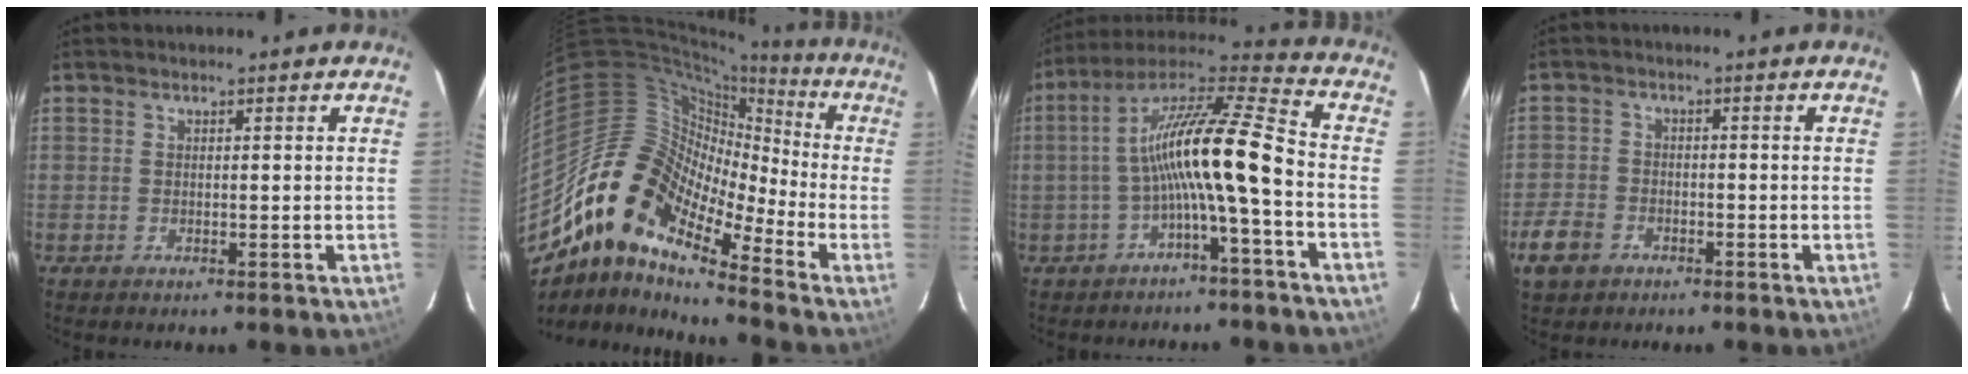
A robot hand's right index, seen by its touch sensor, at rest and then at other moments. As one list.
[{"total": 14.8, "force": [-9.5, 5.8, 9.8], "torque": [-0.141, 0.003, -0.200]}, {"total": 14.4, "force": [-3.2, 0.8, 14.0], "torque": [-0.264, 0.019, -0.064]}, {"total": 6.3, "force": [-3.6, 4.6, 2.4], "torque": [-0.067, 0.012, -0.062]}]